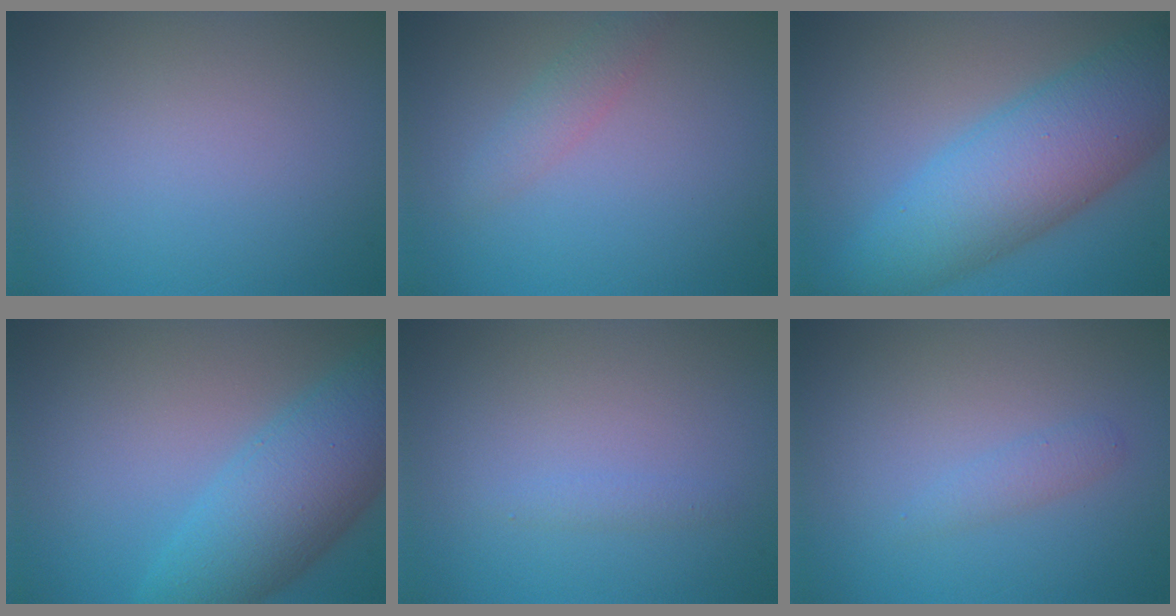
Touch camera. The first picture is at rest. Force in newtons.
{"total": 1.6, "press": 1.6, "slide": 0.1}
{"total": 9.2, "press": 9.2, "slide": 0.1}
{"total": 8.0, "press": 8.0, "slide": 0.3}
{"total": 0.7, "press": 0.7, "slide": 0.0}
{"total": 1.1, "press": 1.1, "slide": 0.1}